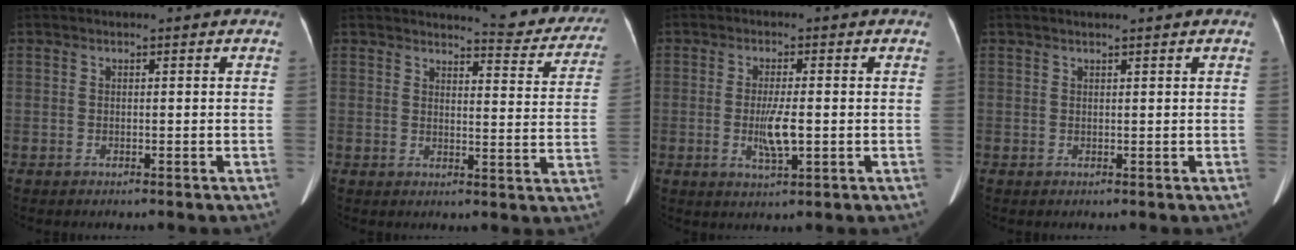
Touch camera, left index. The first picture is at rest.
{"total": 11.0, "force": [10.5, 1.8, 2.7], "torque": [-0.013, -0.039, 0.102]}
{"total": 4.8, "force": [-0.7, 0.7, 4.7], "torque": [-0.096, -0.010, -0.011]}
{"total": 1.1, "force": [0.9, -0.1, 0.6], "torque": [-0.009, 0.009, 0.019]}